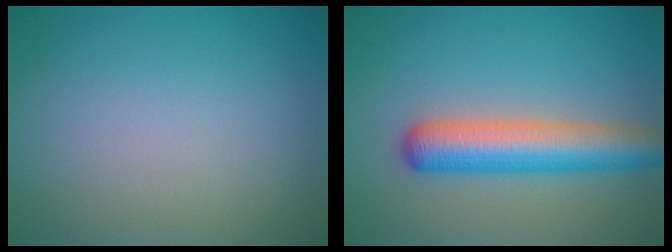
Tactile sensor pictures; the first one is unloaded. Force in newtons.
{"total": 5.9, "press": 5.9, "slide": 0.2}